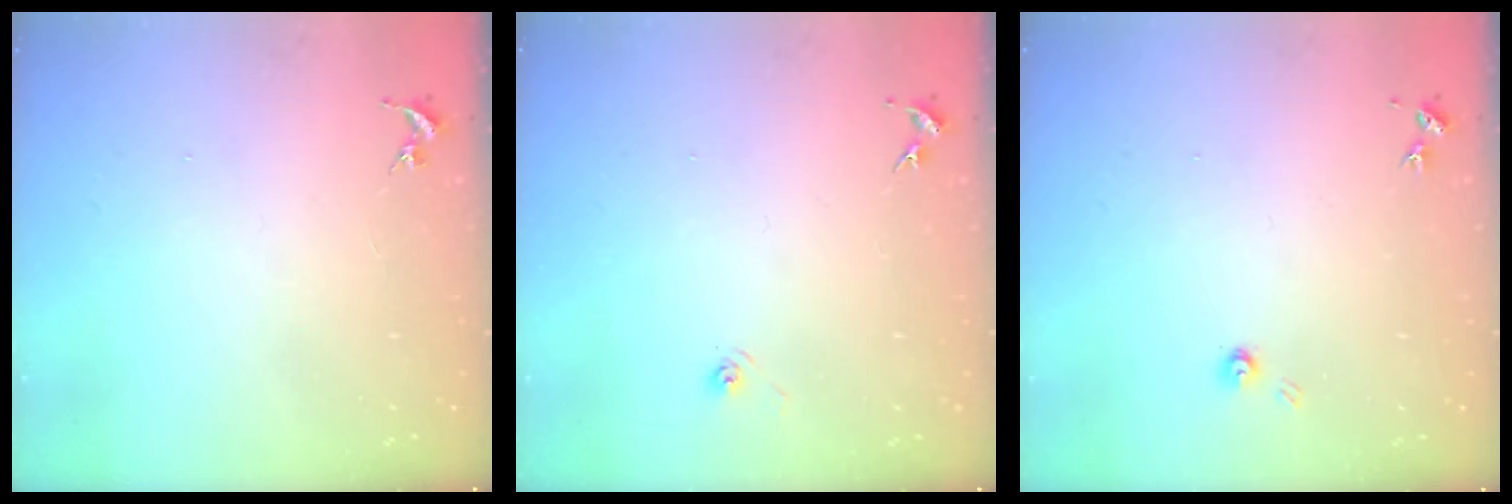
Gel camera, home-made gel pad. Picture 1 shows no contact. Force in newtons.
{"total": 3.1, "press": 2.6, "slide": 1.8}
{"total": 3.3, "press": 3.3, "slide": 0.3}